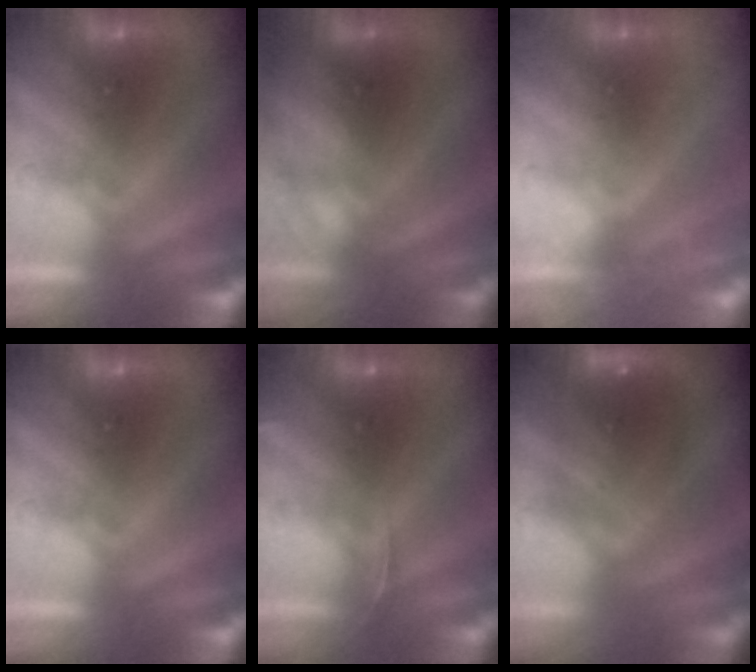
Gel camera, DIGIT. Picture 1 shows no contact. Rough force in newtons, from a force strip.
{"total": 2.3}
{"total": 2.3}
{"total": 0.0}
{"total": 2.7}
{"total": 8.1}